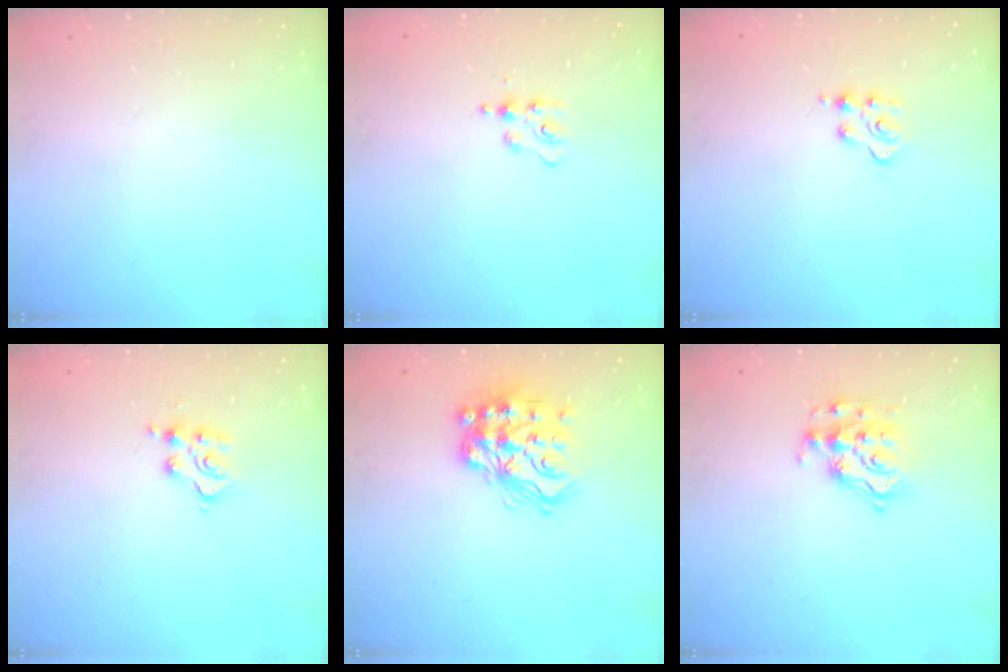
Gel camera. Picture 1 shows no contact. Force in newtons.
{"total": 4.4, "press": 4.3, "slide": 0.7}
{"total": 3.8, "press": 3.8, "slide": 0.5}
{"total": 5.5, "press": 5.5, "slide": 0.1}
{"total": 17.2, "press": 17.1, "slide": 1.4}
{"total": 11.7, "press": 11.7, "slide": 0.4}